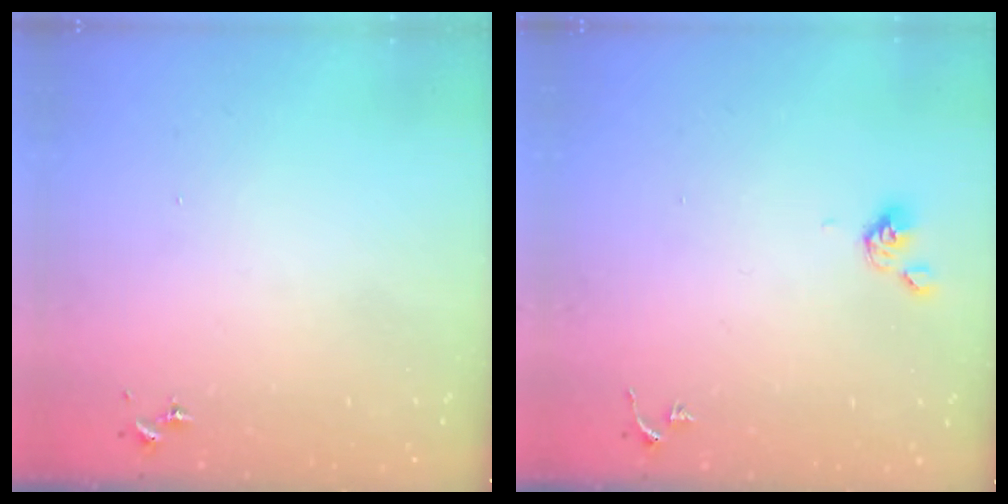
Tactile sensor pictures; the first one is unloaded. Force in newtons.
{"total": 5.1, "press": 4.9, "slide": 1.4}